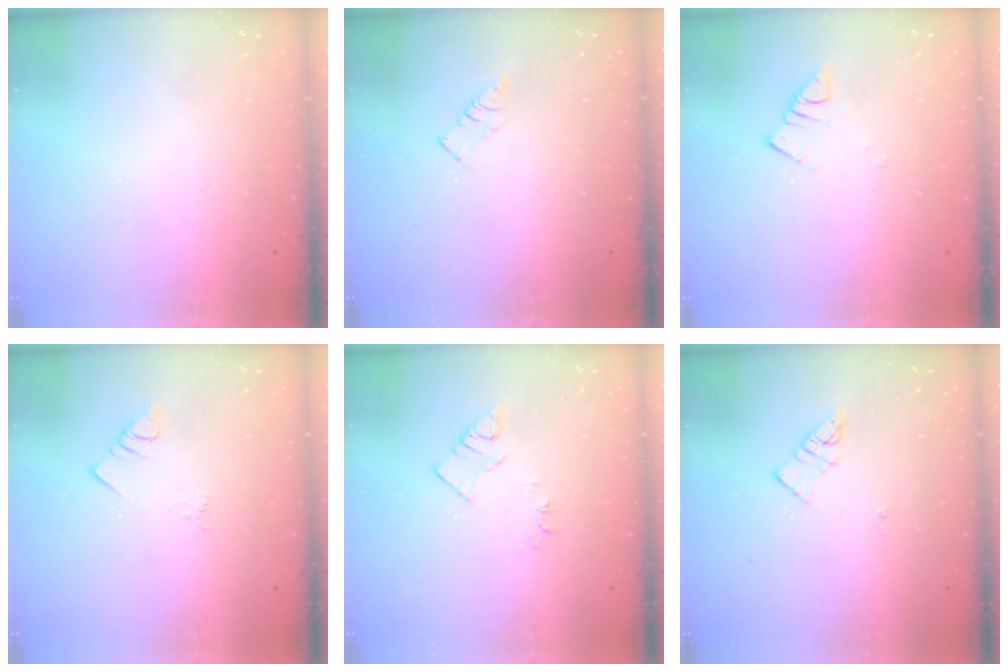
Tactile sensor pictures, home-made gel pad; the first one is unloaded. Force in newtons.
{"total": 2.6, "press": 2.6, "slide": 0.3}
{"total": 3.1, "press": 3.1, "slide": 0.5}
{"total": 2.0, "press": 2.0, "slide": 0.4}
{"total": 5.5, "press": 5.4, "slide": 0.7}
{"total": 3.1, "press": 3.1, "slide": 0.3}